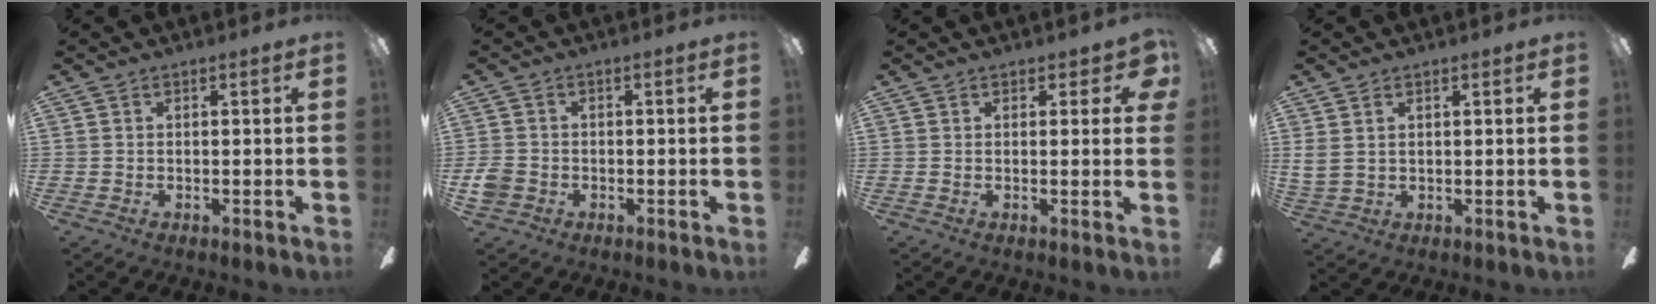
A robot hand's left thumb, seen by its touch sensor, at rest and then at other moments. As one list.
[{"total": 3.5, "force": [-1.7, 2.8, 1.4], "torque": [-0.033, 0.006, -0.033]}, {"total": 3.1, "force": [1.6, 1.6, 2.1], "torque": [-0.017, -0.003, 0.026]}, {"total": 3.2, "force": [1.4, 2.1, 1.8], "torque": [-0.039, 0.006, 0.027]}]